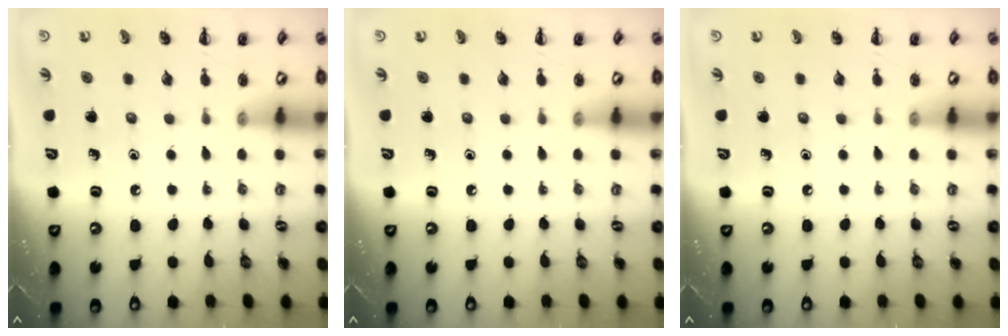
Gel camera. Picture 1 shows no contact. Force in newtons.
{"total": 0.0}
{"total": 0.0}